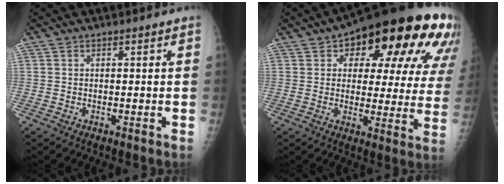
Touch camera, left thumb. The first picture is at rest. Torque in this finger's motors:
{"motor_torque": [0.62, 0.81, 1.85, -0.92, 0.13]}